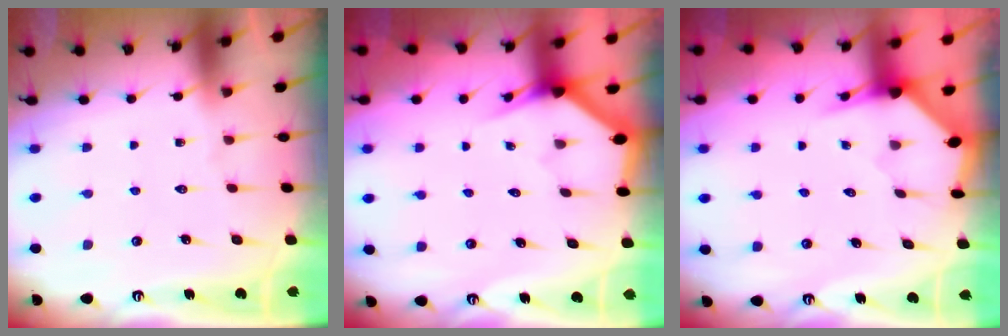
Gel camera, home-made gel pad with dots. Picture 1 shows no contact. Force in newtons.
{"total": 3.0, "press": 3.0, "slide": 0.1}
{"total": 3.2, "press": 3.2, "slide": 0.3}